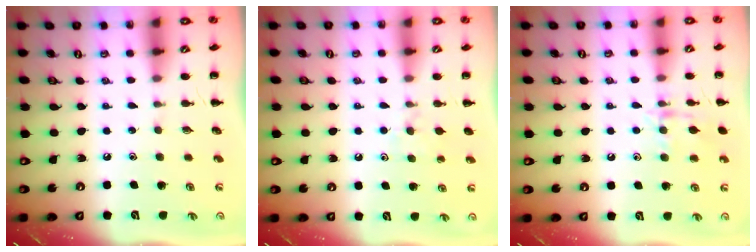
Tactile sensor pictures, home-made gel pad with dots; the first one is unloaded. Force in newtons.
{"total": 4.8, "press": 4.5, "slide": 1.7}
{"total": 10.2, "press": 10.2, "slide": 0.7}